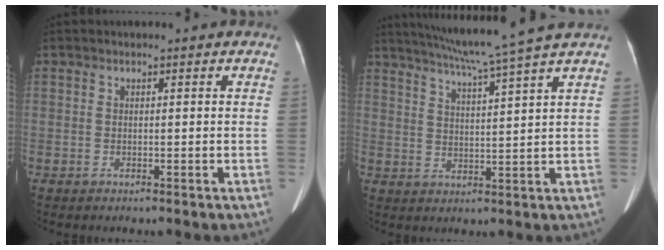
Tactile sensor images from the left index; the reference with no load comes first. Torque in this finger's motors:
{"motor_torque": [0.12, -0.52, -0.01, 0.06]}